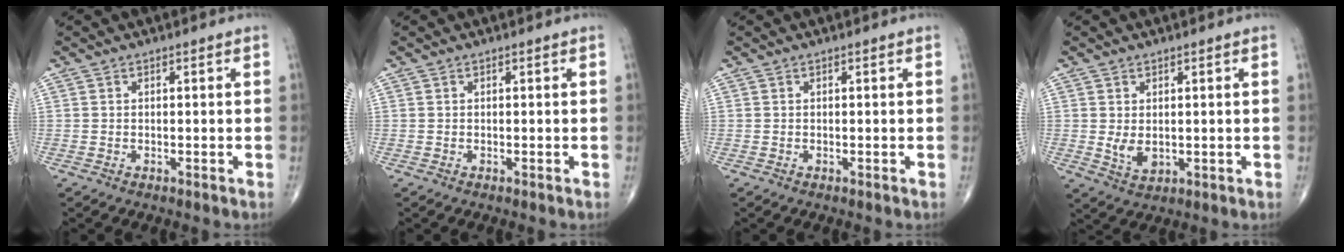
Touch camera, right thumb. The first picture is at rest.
{"total": 0.0}
{"total": 0.0}
{"total": 3.8, "force": [0.3, 2.5, 2.9], "torque": [-0.044, -0.012, 0.014]}